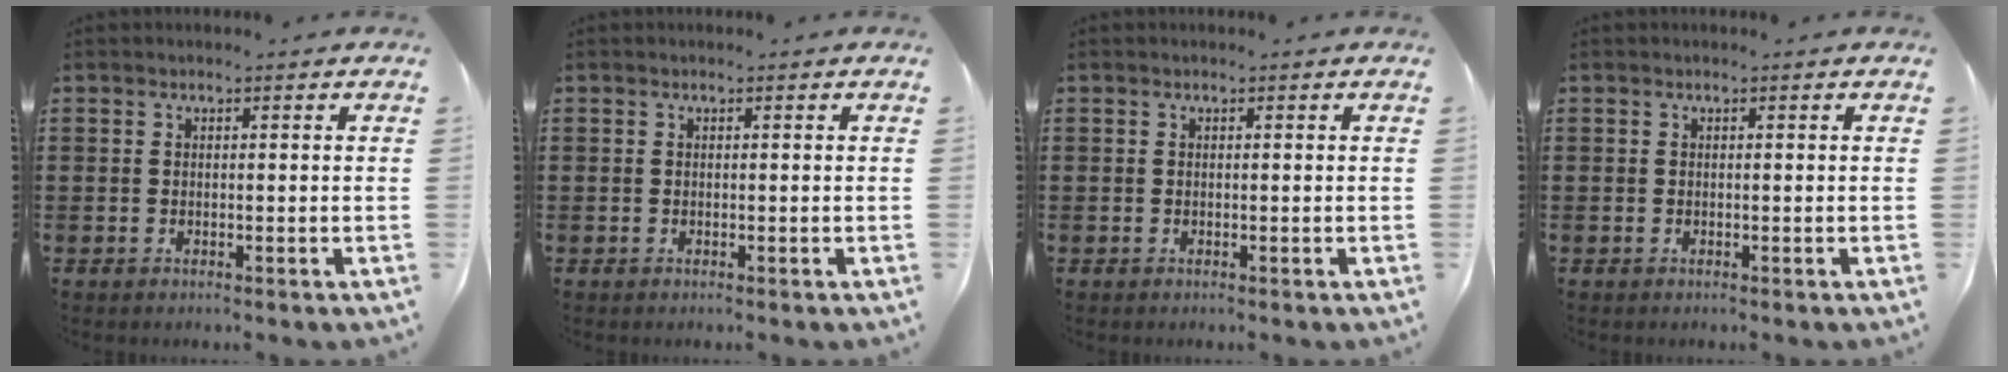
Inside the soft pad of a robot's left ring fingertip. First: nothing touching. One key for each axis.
{"total": 0.0}
{"total": 0.0}
{"total": 0.0}